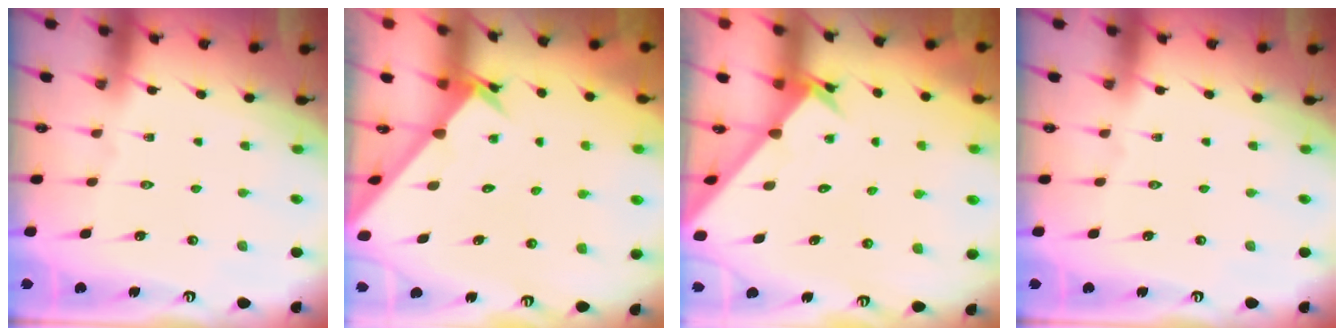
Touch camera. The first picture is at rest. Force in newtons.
{"total": 2.5, "press": 2.5, "slide": 0.2}
{"total": 2.4, "press": 2.4, "slide": 0.2}
{"total": 0.0}